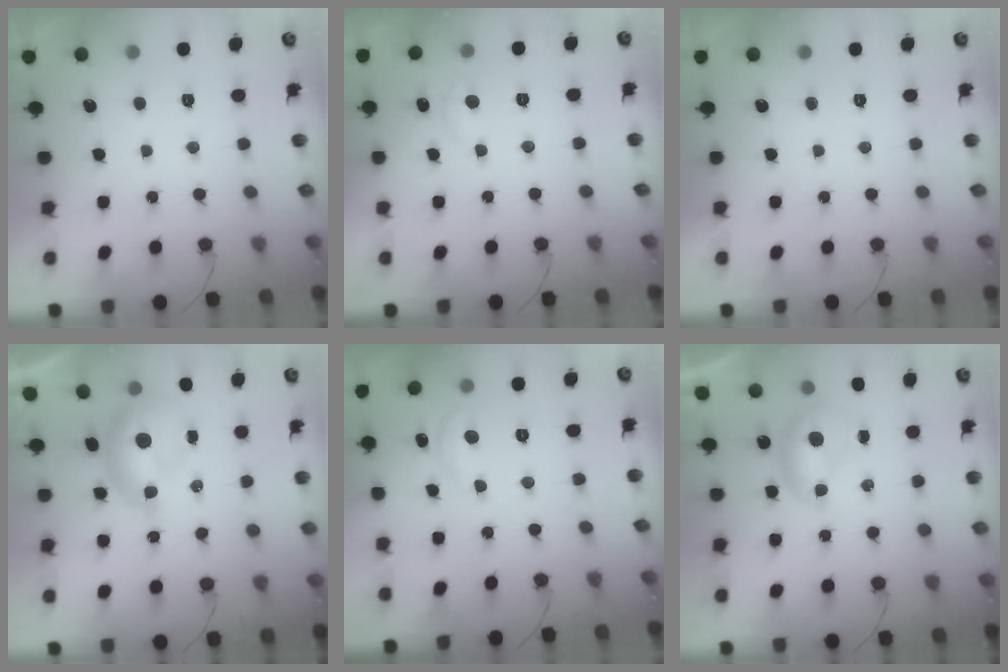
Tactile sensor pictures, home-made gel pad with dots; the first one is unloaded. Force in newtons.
{"total": 5.9, "press": 5.8, "slide": 0.8}
{"total": 0.0}
{"total": 7.1, "press": 7.0, "slide": 0.9}
{"total": 5.9, "press": 5.8, "slide": 0.6}
{"total": 6.5, "press": 6.4, "slide": 0.9}